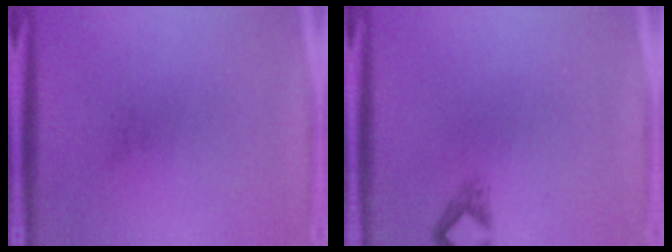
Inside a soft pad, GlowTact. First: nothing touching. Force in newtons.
{"total": 1.0}